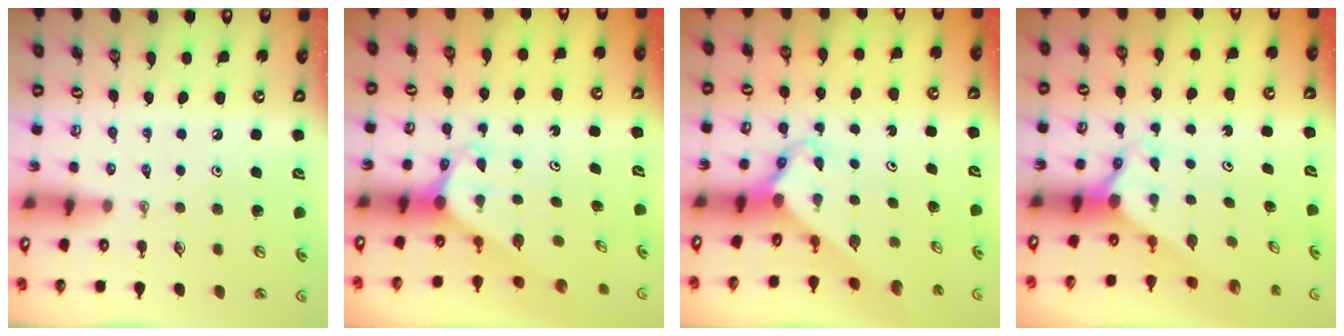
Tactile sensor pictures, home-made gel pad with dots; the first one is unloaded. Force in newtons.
{"total": 2.0, "press": 2.0, "slide": 0.1}
{"total": 2.7, "press": 2.7, "slide": 0.2}
{"total": 2.3, "press": 2.3, "slide": 0.2}